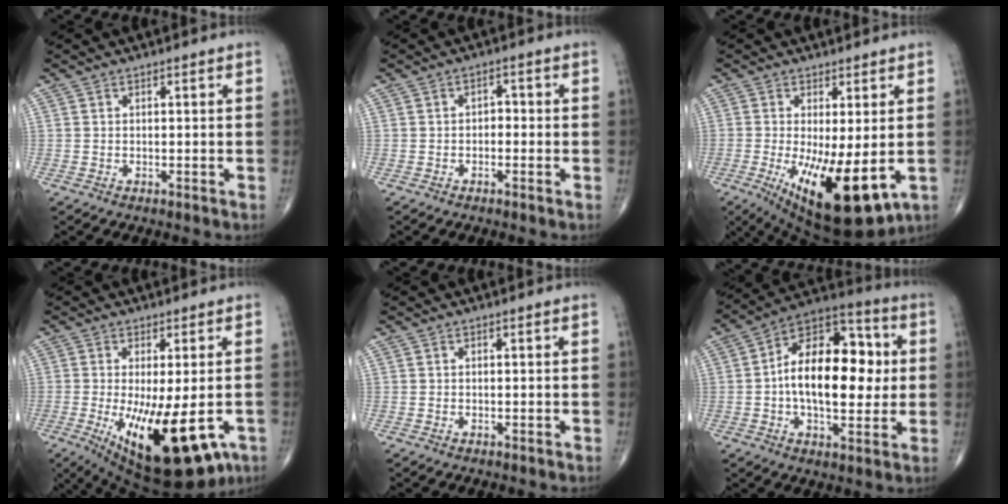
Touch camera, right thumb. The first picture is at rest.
{"total": 1.9, "force": [-0.5, 1.4, 1.2], "torque": [-0.003, 0.012, -0.015]}
{"total": 15.4, "force": [-3.4, 5.2, 14.1], "torque": [-0.232, -0.032, -0.033]}
{"total": 18.9, "force": [-6.1, 6.9, 16.5], "torque": [-0.245, -0.029, -0.071]}
{"total": 0.0}
{"total": 20.0, "force": [0.8, 10.8, 16.8], "torque": [-0.237, 0.028, 0.006]}